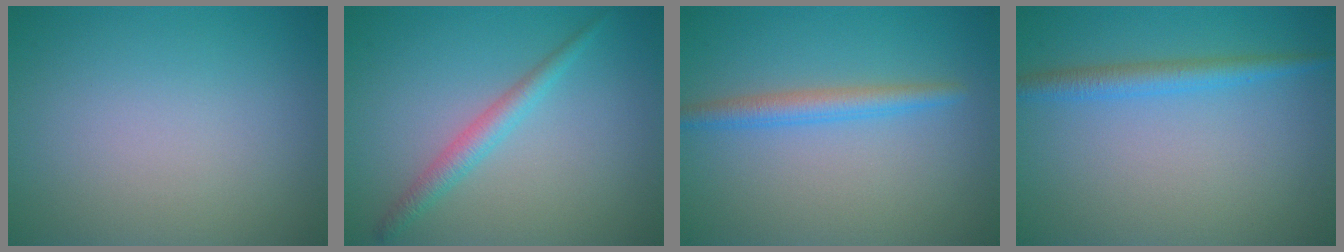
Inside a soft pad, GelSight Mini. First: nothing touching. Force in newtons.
{"total": 2.2, "press": 2.2, "slide": 0.1}
{"total": 2.4, "press": 2.4, "slide": 0.1}
{"total": 2.4, "press": 2.4, "slide": 0.1}